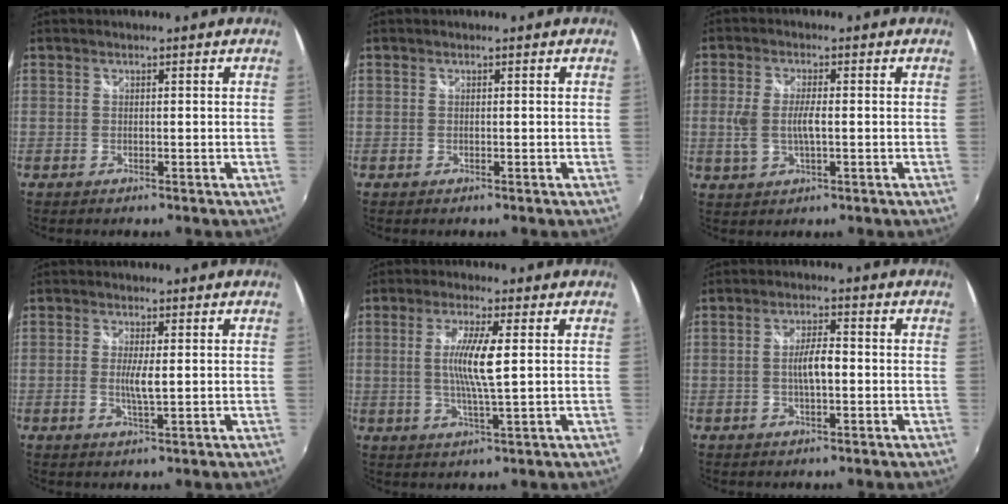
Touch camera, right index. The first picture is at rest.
{"total": 0.0}
{"total": 6.0, "force": [-0.5, 2.4, 5.5], "torque": [-0.112, -0.004, -0.009]}
{"total": 3.7, "force": [-0.1, 0.8, 3.6], "torque": [-0.071, -0.005, -0.004]}
{"total": 7.6, "force": [0.8, 0.2, 7.6], "torque": [-0.144, -0.007, 0.014]}
{"total": 4.7, "force": [-0.6, 1.3, 4.5], "torque": [-0.082, 0.004, -0.009]}